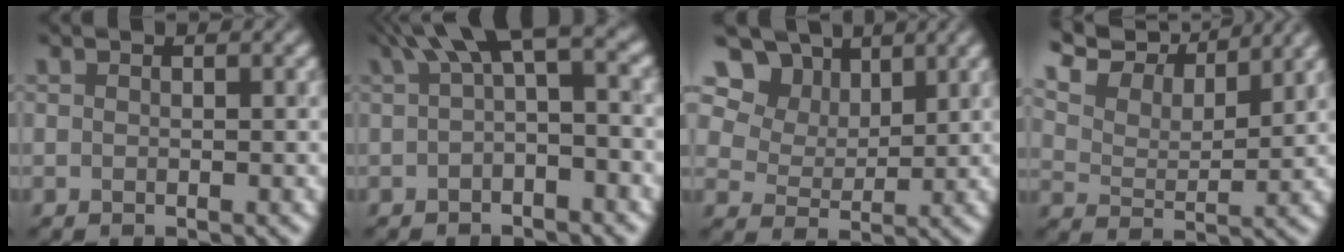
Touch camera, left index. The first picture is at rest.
{"total": 5.0, "force": [1.6, 1.3, 4.5], "torque": [-0.053, 0.021, 0.018]}
{"total": 11.3, "force": [7.1, 7.3, 4.9], "torque": [-0.110, 0.021, 0.124]}
{"total": 8.9, "force": [7.6, 2.7, 3.7], "torque": [-0.088, 0.019, 0.121]}